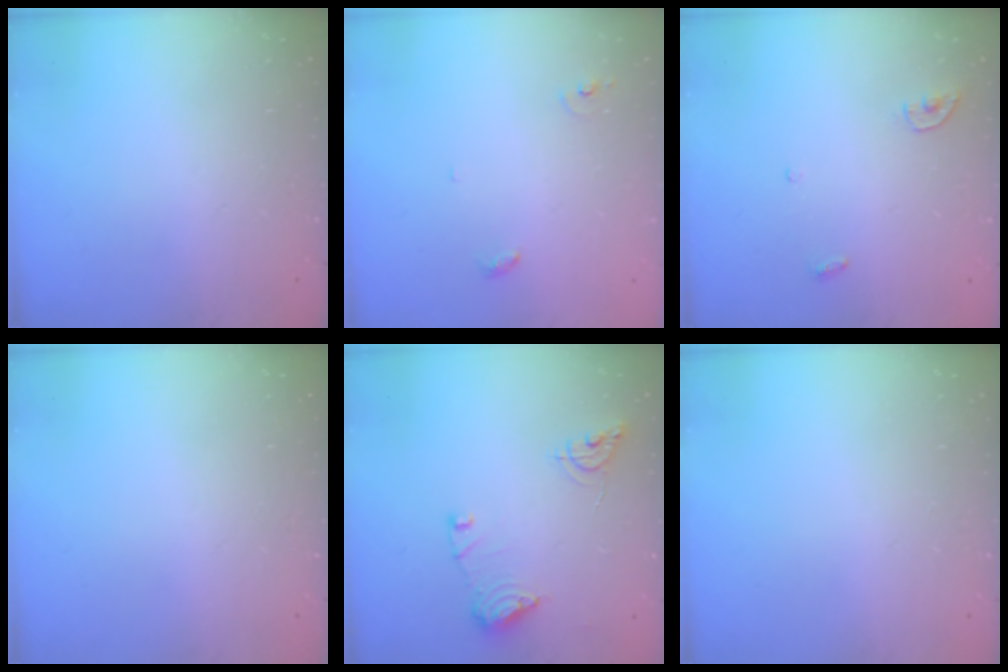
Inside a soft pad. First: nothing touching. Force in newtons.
{"total": 3.6, "press": 3.6, "slide": 0.2}
{"total": 3.8, "press": 3.8, "slide": 0.3}
{"total": 0.0}
{"total": 10.2, "press": 10.2, "slide": 0.6}
{"total": 0.0}